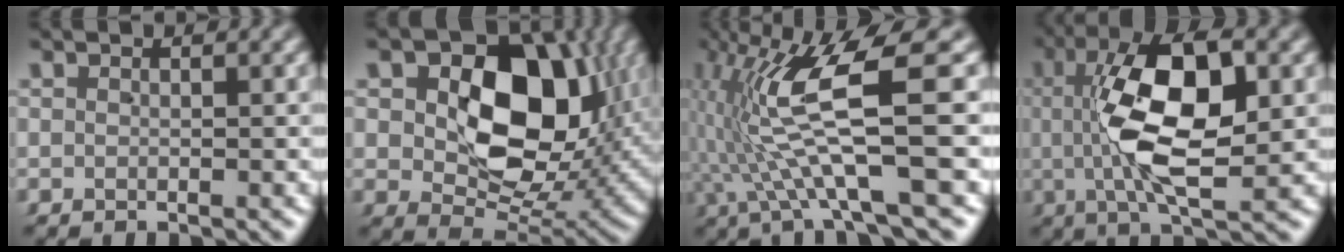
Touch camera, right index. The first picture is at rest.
{"total": 14.1, "force": [3.2, 9.4, 10.1], "torque": [-0.140, -0.014, 0.057]}
{"total": 9.3, "force": [-0.1, 2.8, 8.8], "torque": [-0.169, -0.002, 0.000]}
{"total": 11.3, "force": [1.2, 4.5, 10.2], "torque": [-0.180, 0.007, 0.016]}